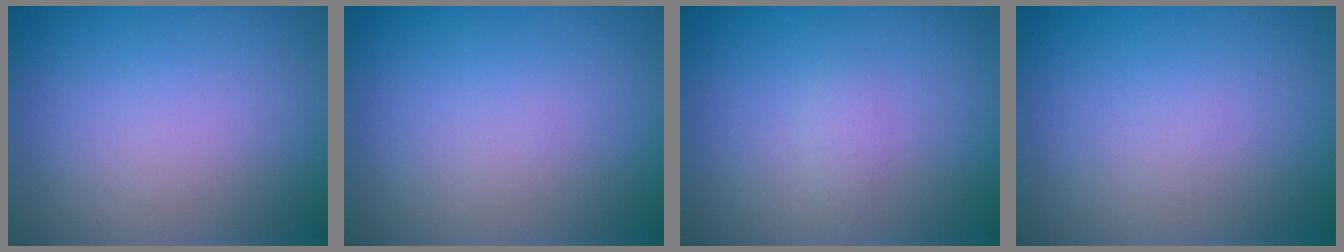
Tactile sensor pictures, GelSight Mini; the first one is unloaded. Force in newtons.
{"total": 0.0}
{"total": 0.8, "press": 0.8, "slide": 0.1}
{"total": 0.0}